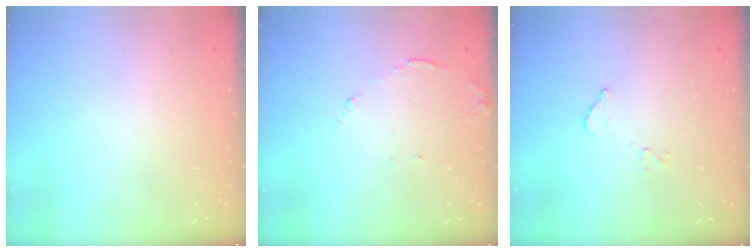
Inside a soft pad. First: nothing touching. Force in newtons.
{"total": 7.8, "press": 7.8, "slide": 0.5}
{"total": 7.6, "press": 7.6, "slide": 0.3}